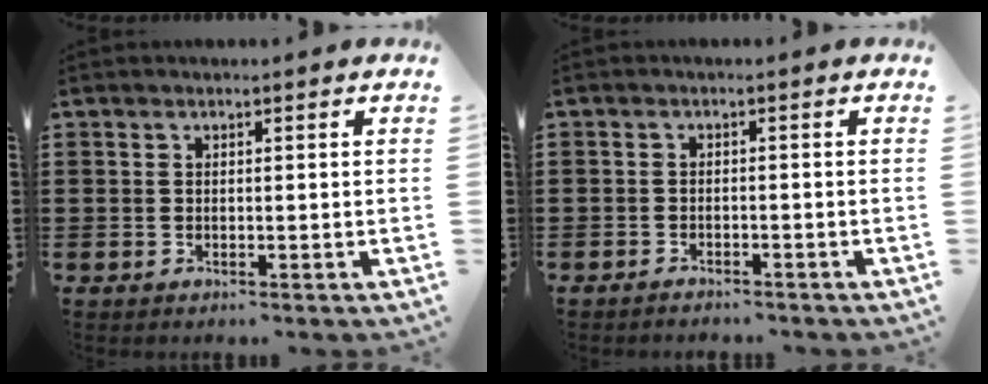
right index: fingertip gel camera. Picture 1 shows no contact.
{"total": 1.3, "force": [-1.3, 0.2, 0.0], "torque": [-0.004, 0.004, -0.027]}